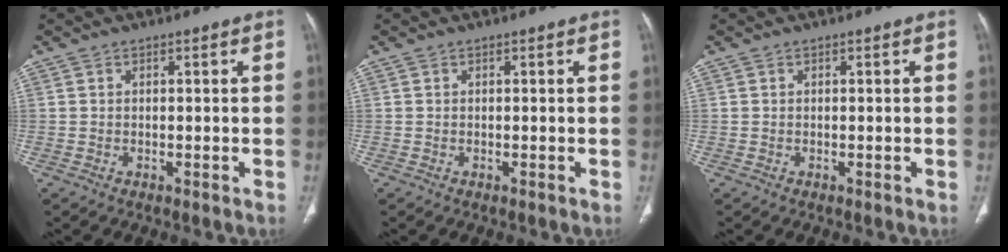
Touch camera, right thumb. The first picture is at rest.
{"total": 0.0}
{"total": 0.0}